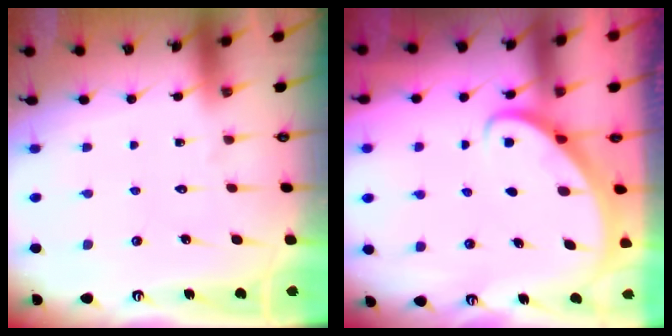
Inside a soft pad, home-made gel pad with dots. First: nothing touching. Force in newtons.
{"total": 2.8, "press": 2.8, "slide": 0.2}